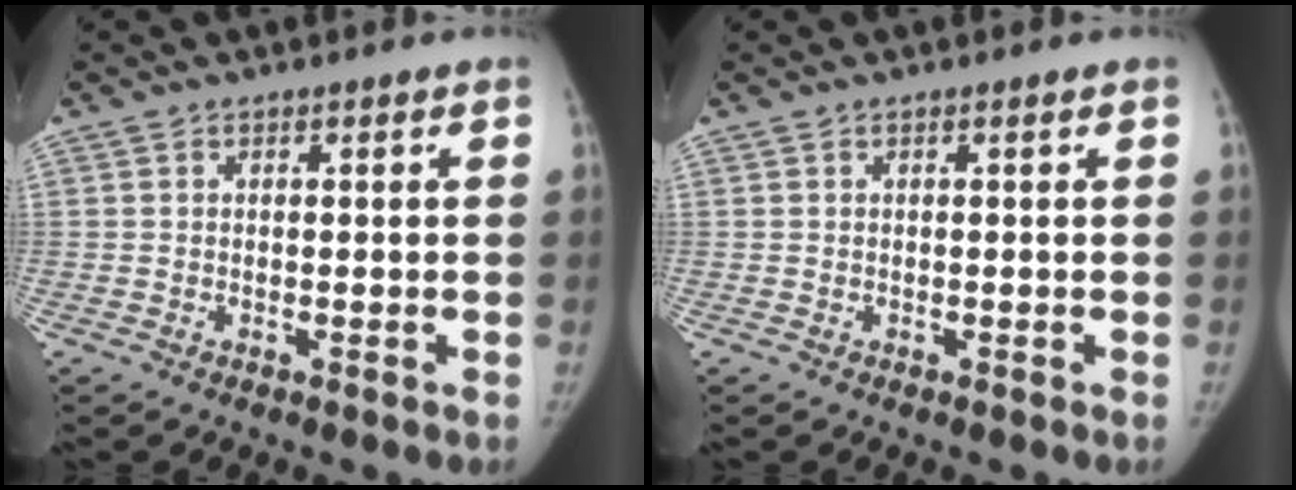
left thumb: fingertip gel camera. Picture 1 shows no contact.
{"total": 0.0}